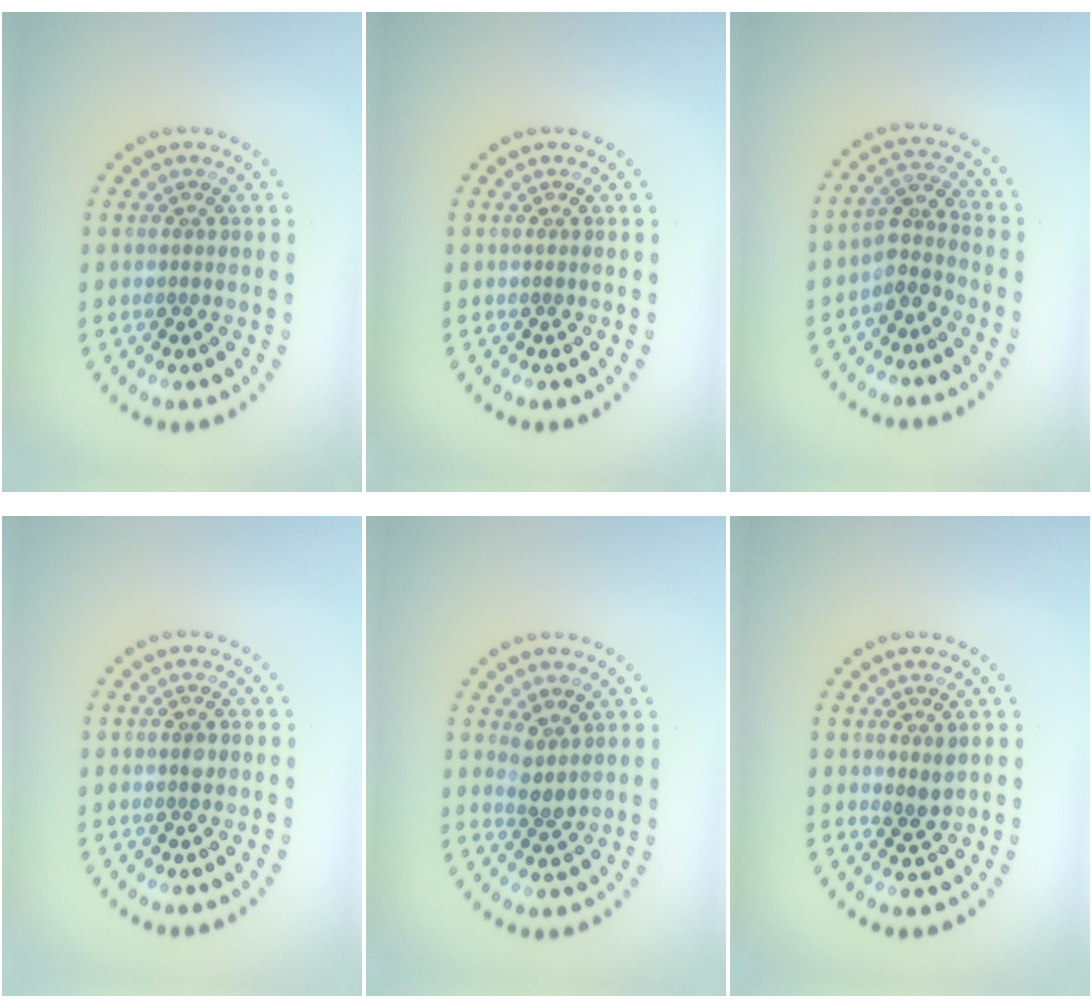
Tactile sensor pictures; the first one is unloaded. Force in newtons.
{"total": 0.0}
{"total": 2.7, "press": 2.2, "slide": 1.5}
{"total": 0.8, "press": 0.8, "slide": 0.1}
{"total": 2.0, "press": 1.7, "slide": 1.1}
{"total": 1.2, "press": 1.1, "slide": 0.5}